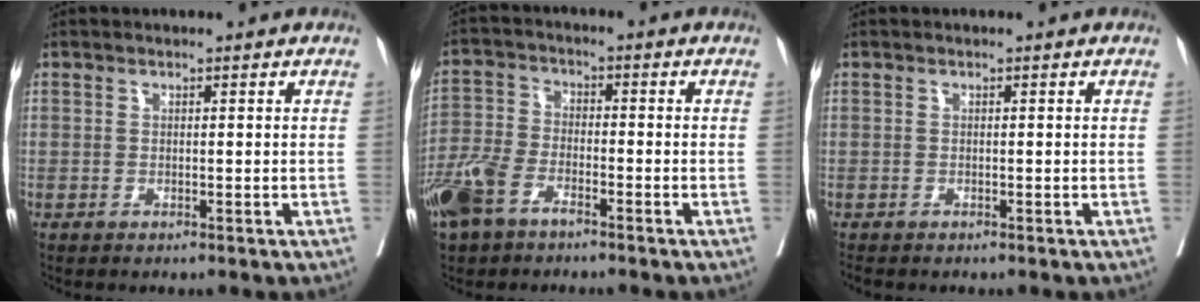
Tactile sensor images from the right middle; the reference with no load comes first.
{"total": 7.7, "force": [-5.0, 3.6, 4.6], "torque": [-0.118, -0.006, -0.100]}
{"total": 0.9, "force": [-0.9, 0.3, 0.2], "torque": [-0.010, -0.004, -0.018]}